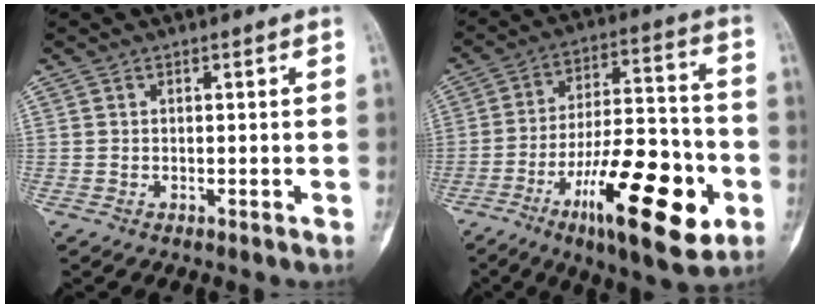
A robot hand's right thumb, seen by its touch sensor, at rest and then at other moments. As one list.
[{"total": 23.5, "force": [-9.5, 7.9, 19.9], "torque": [-0.306, 0.041, -0.147]}]